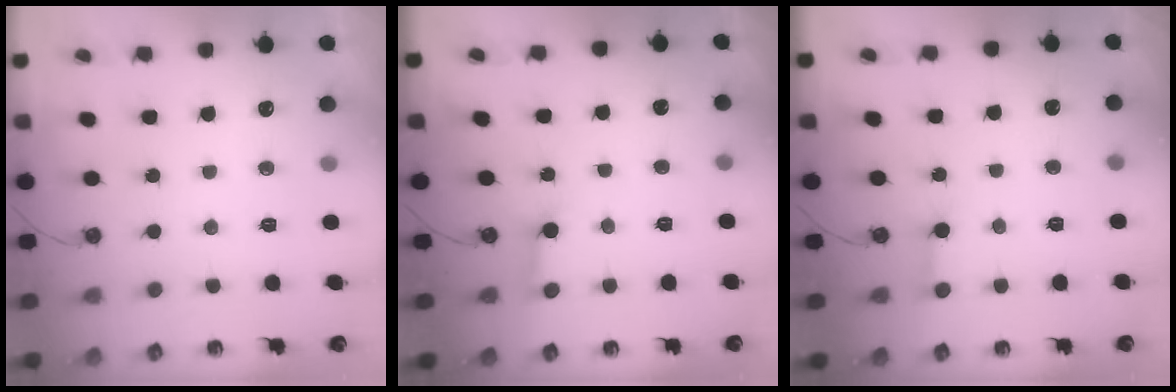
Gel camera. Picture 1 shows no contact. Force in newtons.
{"total": 2.5, "press": 2.5, "slide": 0.2}
{"total": 2.3, "press": 2.3, "slide": 0.2}